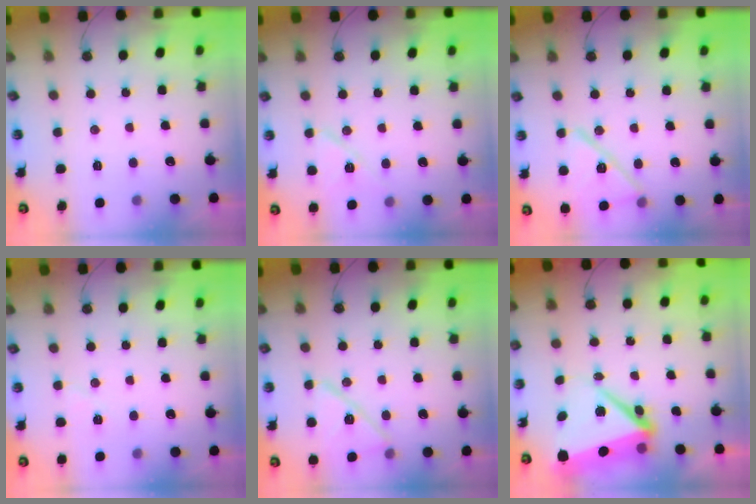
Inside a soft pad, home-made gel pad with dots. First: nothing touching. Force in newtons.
{"total": 9.4, "press": 9.4, "slide": 1.1}
{"total": 16.1, "press": 13.2, "slide": 9.3}
{"total": 4.3, "press": 3.9, "slide": 1.9}
{"total": 13.1, "press": 13.1, "slide": 0.6}
{"total": 10.1, "press": 10.0, "slide": 1.7}